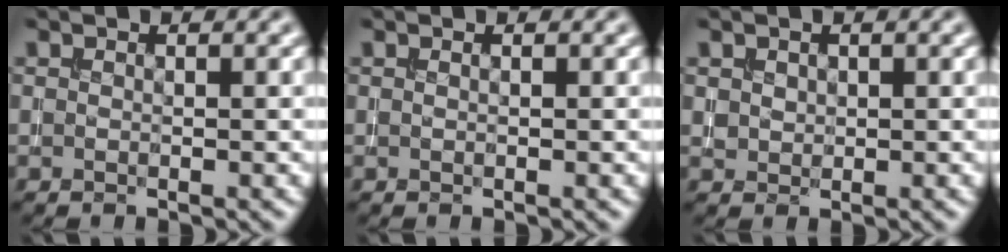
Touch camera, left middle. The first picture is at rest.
{"total": 0.0}
{"total": 1.0, "force": [0.5, 0.8, 0.2], "torque": [-0.005, -0.001, 0.015]}